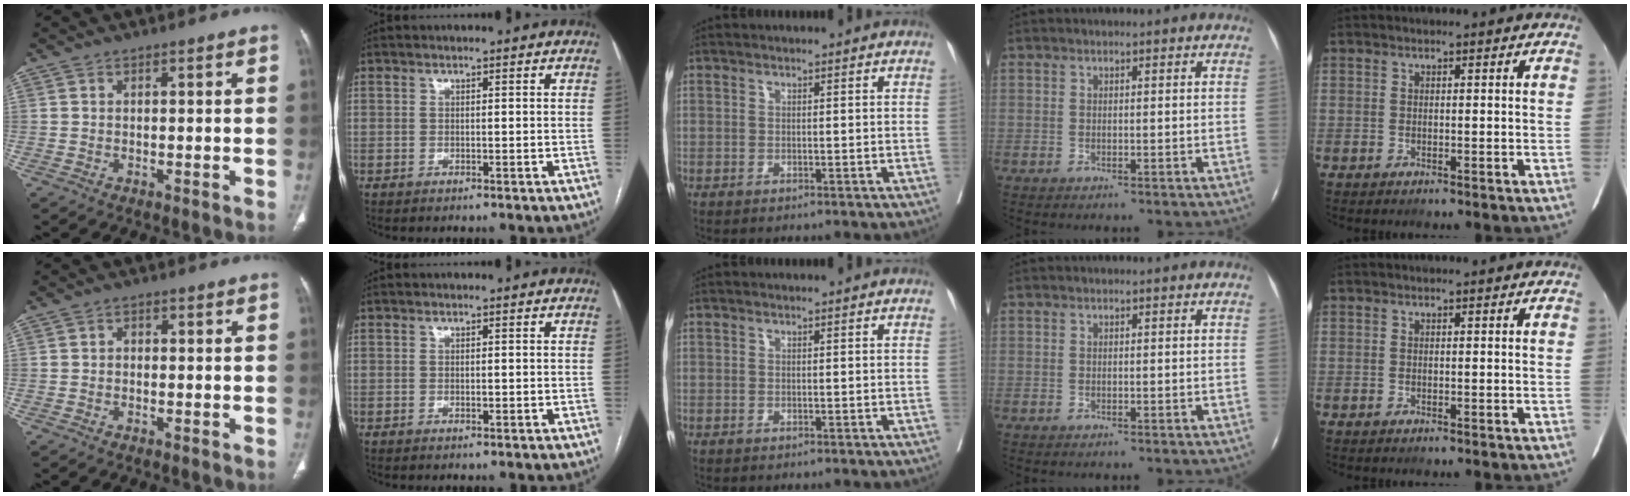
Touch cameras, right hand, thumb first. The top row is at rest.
{"thumb": {"total": 1.1, "force": [-0.2, 0.9, 0.5], "torque": [-0.001, 0.004, -0.008]}, "index": {"total": 0.7, "force": [-0.1, 0.3, 0.7], "torque": [-0.013, -0.002, 0.000]}}